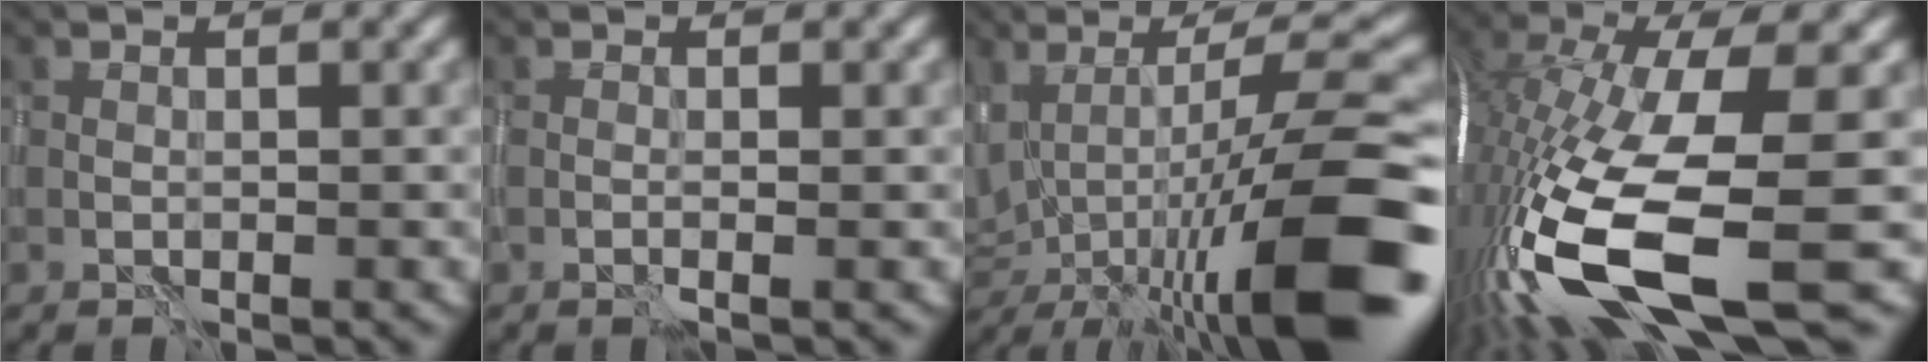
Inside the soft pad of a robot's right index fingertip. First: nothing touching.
{"total": 0.9, "force": [-0.3, 0.2, 0.9], "torque": [-0.014, -0.002, -0.009]}
{"total": 14.4, "force": [-2.8, 3.7, 13.7], "torque": [-0.204, 0.004, -0.038]}
{"total": 16.9, "force": [-5.1, 4.9, 15.3], "torque": [-0.331, -0.040, -0.078]}